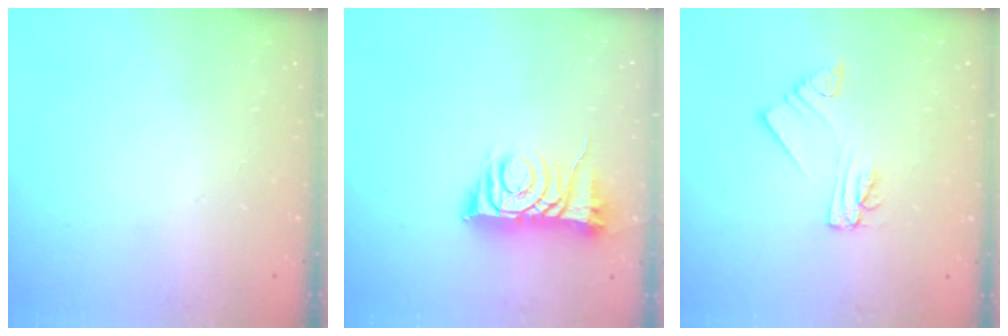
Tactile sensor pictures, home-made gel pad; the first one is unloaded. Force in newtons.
{"total": 9.4, "press": 9.4, "slide": 0.5}
{"total": 2.2, "press": 2.2, "slide": 0.1}